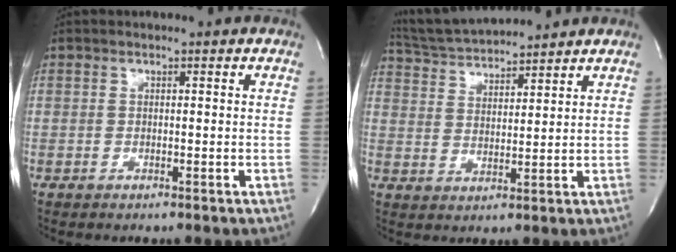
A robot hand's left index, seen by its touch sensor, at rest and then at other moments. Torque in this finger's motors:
{"motor_torque": [0.05, -0.14, -0.04, -0.01]}